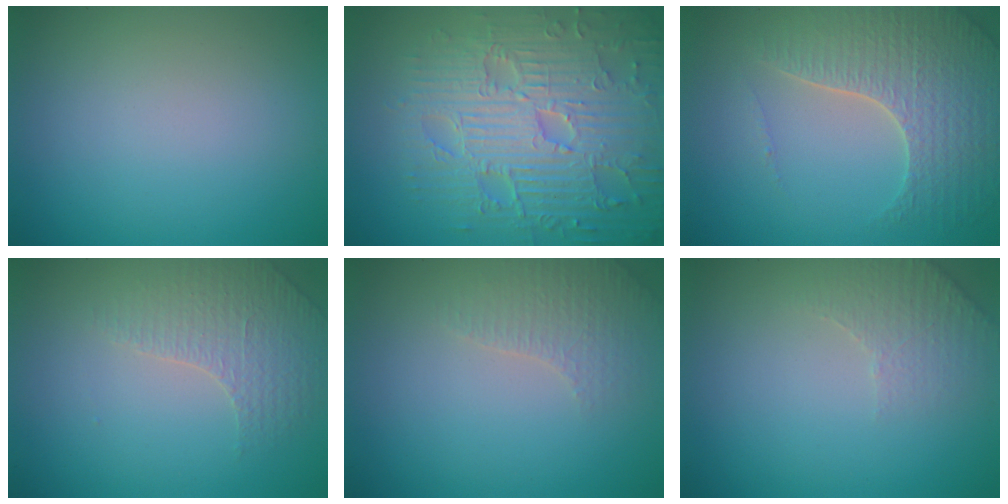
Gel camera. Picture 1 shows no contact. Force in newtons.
{"total": 9.3, "press": 6.8, "slide": 6.3}
{"total": 4.9, "press": 4.5, "slide": 2.1}
{"total": 1.8, "press": 1.6, "slide": 0.8}
{"total": 2.3, "press": 2.2, "slide": 0.7}
{"total": 2.3, "press": 2.3, "slide": 0.6}